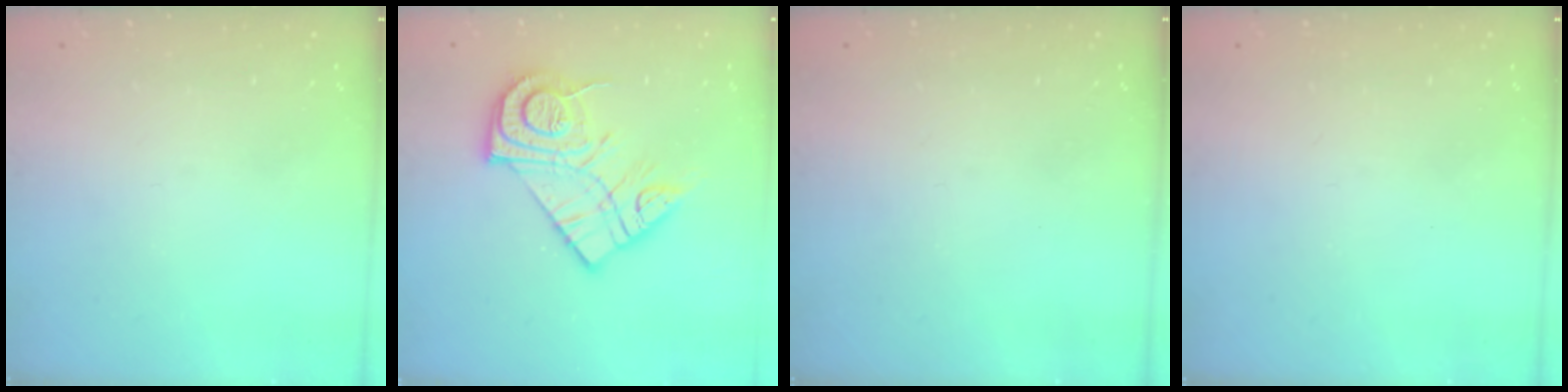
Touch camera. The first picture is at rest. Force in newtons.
{"total": 16.1, "press": 16.1, "slide": 1.5}
{"total": 0.0}
{"total": 2.1, "press": 2.0, "slide": 0.4}